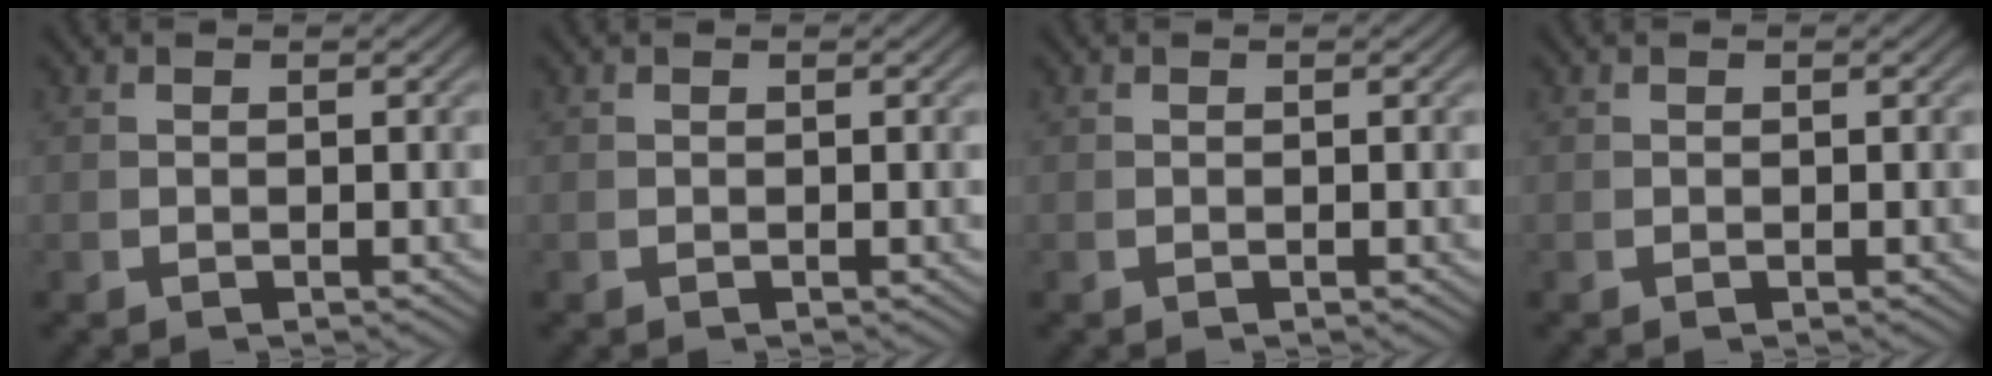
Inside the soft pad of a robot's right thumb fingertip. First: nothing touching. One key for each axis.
{"total": 0.0}
{"total": 0.0}
{"total": 0.0}